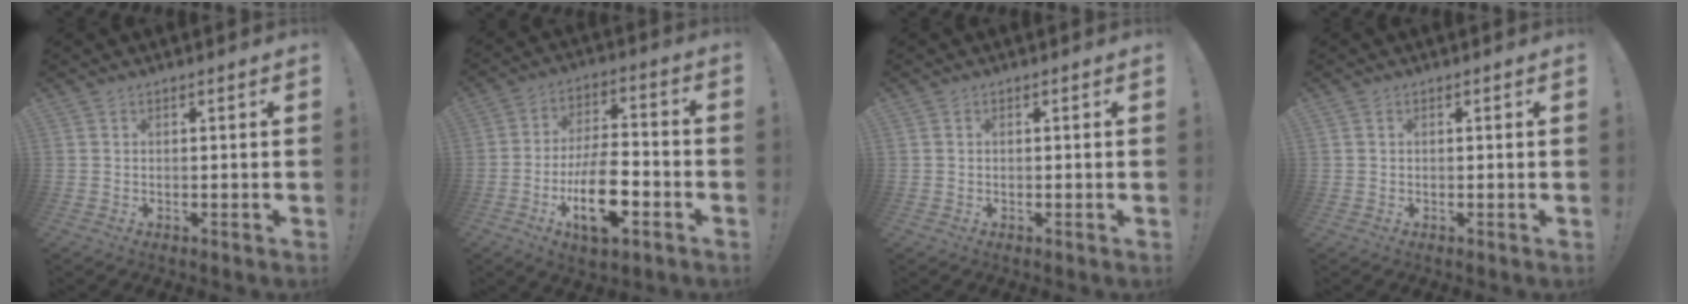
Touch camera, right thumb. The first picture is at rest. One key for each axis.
{"total": 15.3, "fx": -6.0, "fy": 6.6, "fz": 12.4, "tx": -0.212, "ty": 0.024, "tz": -0.102}
{"total": 0.6, "fx": 0.2, "fy": 0.5, "fz": 0.2, "tx": -0.012, "ty": 0.006, "tz": 0.005}
{"total": 0.5, "fx": 0.2, "fy": 0.5, "fz": 0.2, "tx": -0.003, "ty": 0.002, "tz": 0.004}